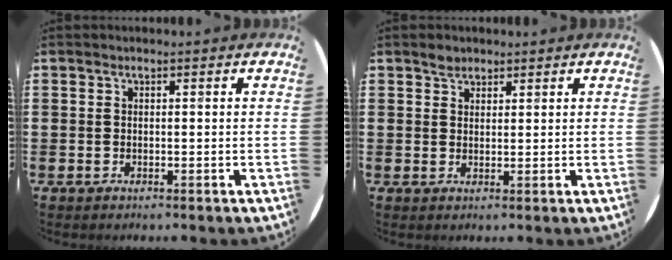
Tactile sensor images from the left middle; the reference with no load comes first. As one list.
[{"total": 1.7, "force": [1.5, 0.8, 0.2], "torque": [0.001, -0.001, 0.028]}]